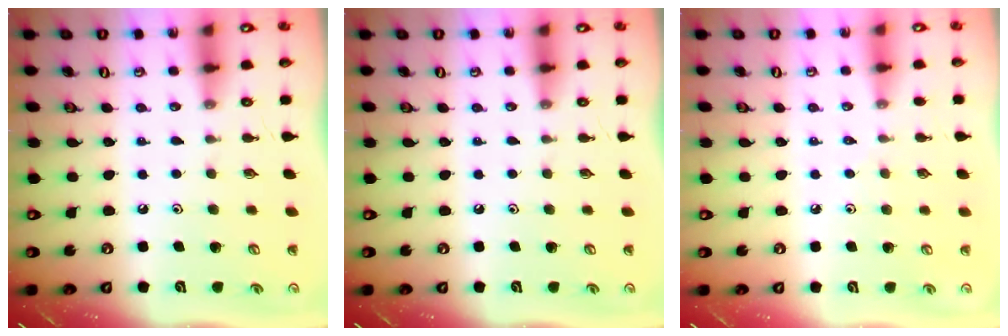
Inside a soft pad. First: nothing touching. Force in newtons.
{"total": 0.0}
{"total": 2.5, "press": 2.5, "slide": 0.4}